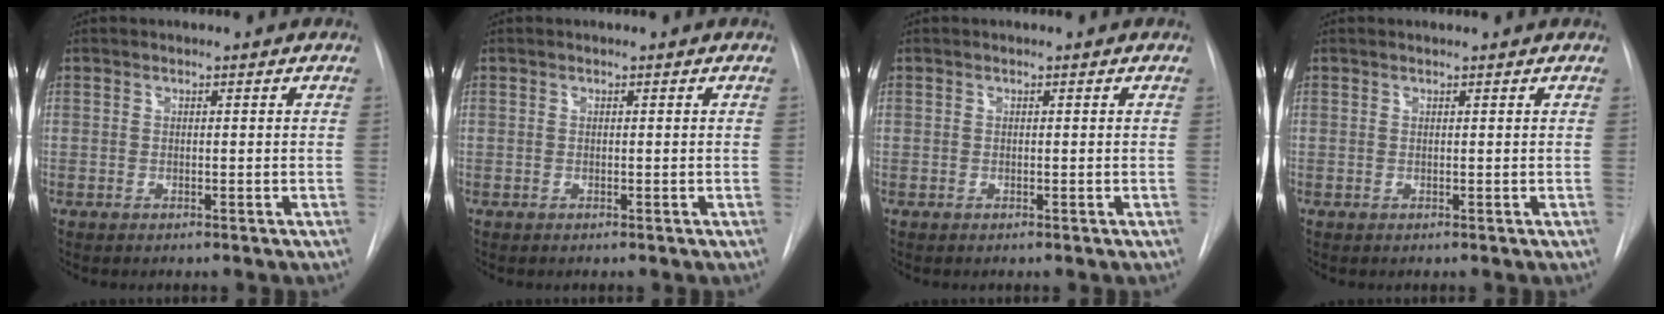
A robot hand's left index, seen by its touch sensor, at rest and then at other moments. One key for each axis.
{"total": 0.0}
{"total": 0.0}
{"total": 0.9, "fx": 0.9, "fy": 0.0, "fz": 0.2, "tx": -0.007, "ty": 0.012, "tz": 0.015}